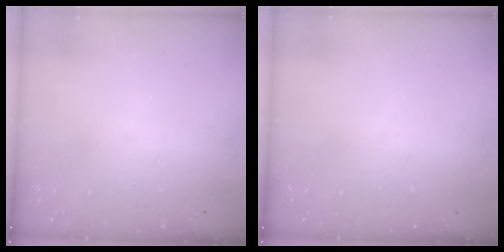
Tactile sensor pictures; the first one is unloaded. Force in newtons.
{"total": 0.0}